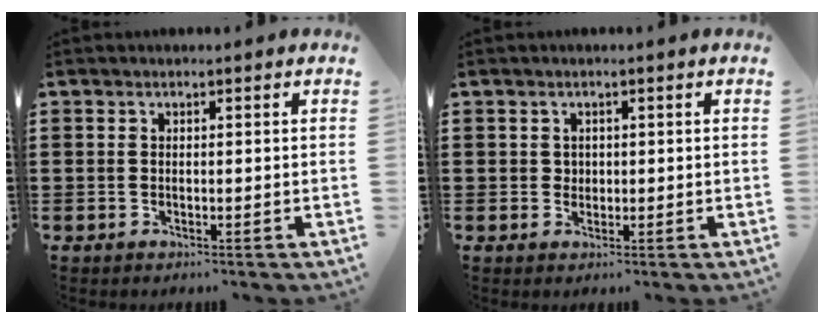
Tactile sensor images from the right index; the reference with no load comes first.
{"total": 1.1, "force": [0.4, 1.1, 0.2], "torque": [-0.007, 0.005, 0.007]}